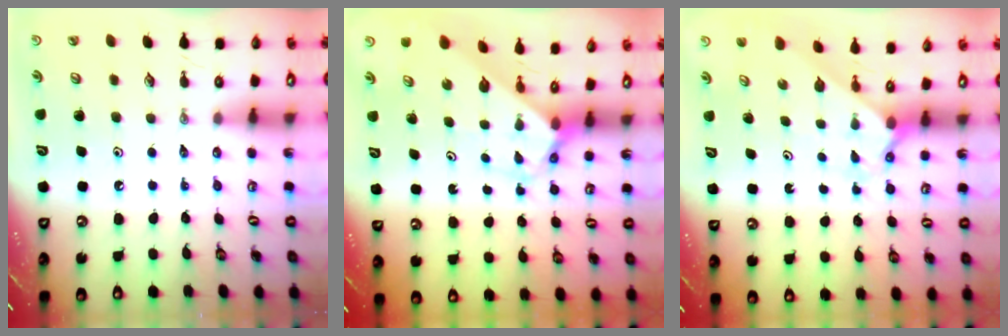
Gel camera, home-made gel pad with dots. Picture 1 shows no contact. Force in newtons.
{"total": 2.7, "press": 2.7, "slide": 0.2}
{"total": 2.1, "press": 2.1, "slide": 0.2}